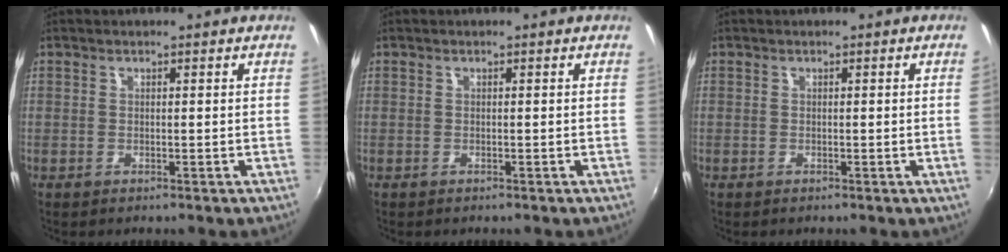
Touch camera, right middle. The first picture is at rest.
{"total": 0.0}
{"total": 1.1, "force": [0.2, -0.7, 0.8], "torque": [-0.007, -0.008, 0.004]}